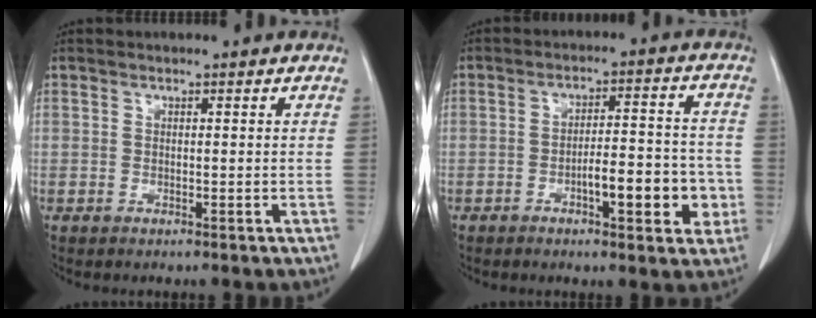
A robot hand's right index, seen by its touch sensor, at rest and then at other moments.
{"total": 8.1, "force": [-2.4, 3.0, 7.1], "torque": [-0.085, 0.016, -0.031]}